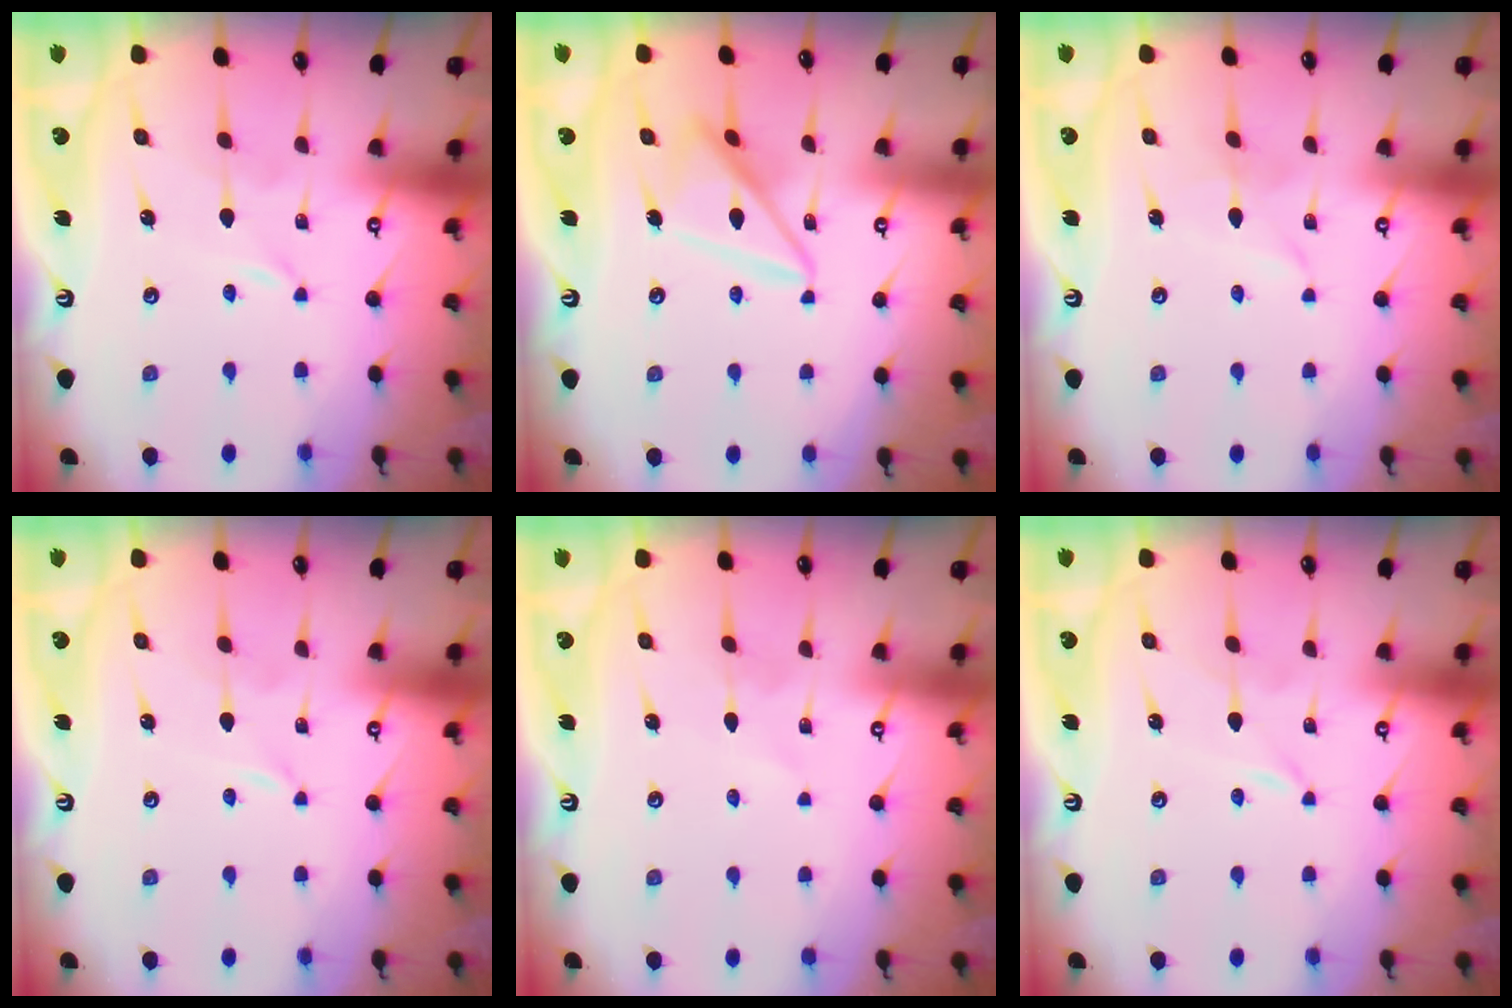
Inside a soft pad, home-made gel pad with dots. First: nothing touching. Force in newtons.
{"total": 13.8, "press": 13.8, "slide": 1.3}
{"total": 1.8, "press": 1.8, "slide": 0.2}
{"total": 0.0}
{"total": 1.5, "press": 1.5, "slide": 0.2}
{"total": 0.0}